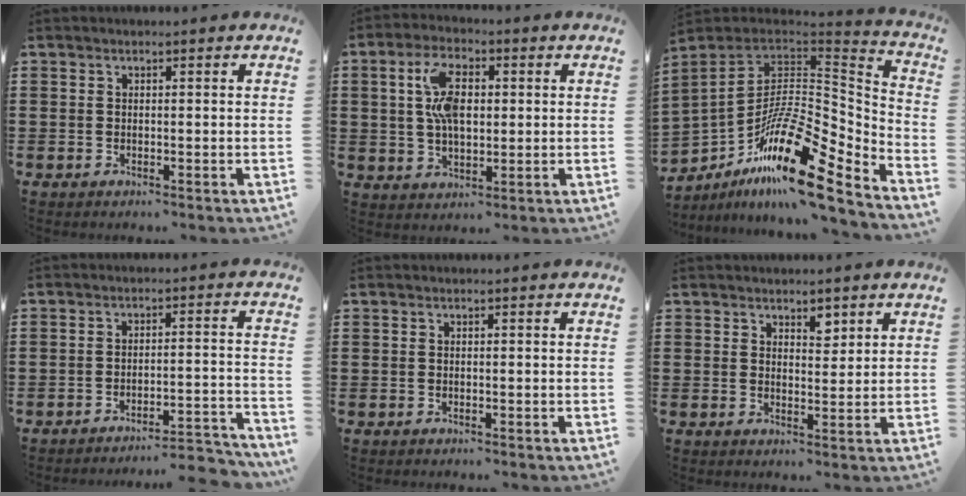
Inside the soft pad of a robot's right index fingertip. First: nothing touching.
{"total": 8.3, "force": [1.5, 4.2, 7.0], "torque": [-0.156, 0.012, 0.020]}
{"total": 19.3, "force": [-11.0, 6.3, 14.6], "torque": [-0.261, 0.014, -0.201]}
{"total": 4.1, "force": [-3.8, -0.1, 1.3], "torque": [-0.027, -0.010, -0.080]}
{"total": 0.0}
{"total": 2.9, "force": [2.3, 1.3, 1.2], "torque": [-0.012, -0.001, 0.039]}